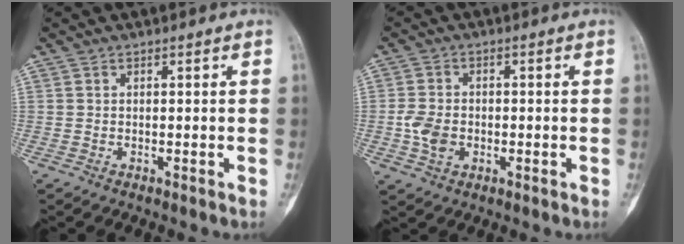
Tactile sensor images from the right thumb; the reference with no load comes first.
{"total": 5.2, "force": [-1.0, 3.8, 3.3], "torque": [-0.056, 0.007, -0.017]}